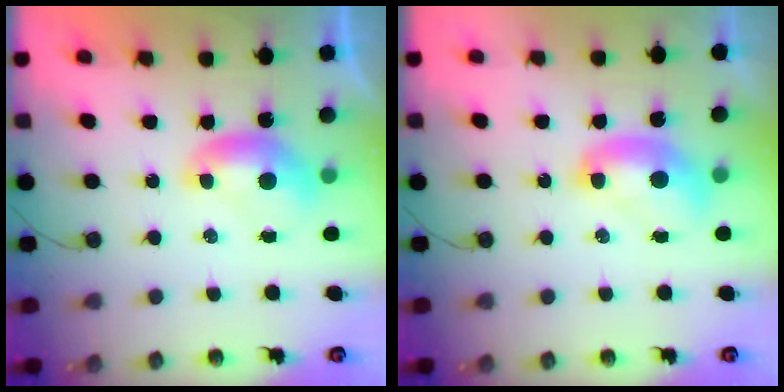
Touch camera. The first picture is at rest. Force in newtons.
{"total": 2.1, "press": 2.1, "slide": 0.2}